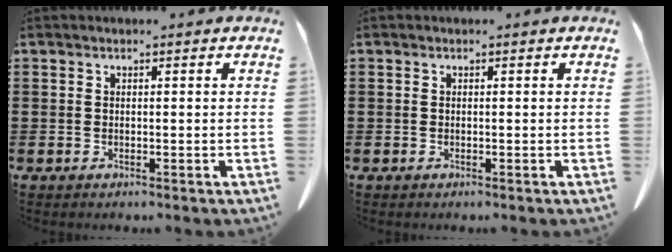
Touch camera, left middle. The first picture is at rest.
{"total": 0.0}